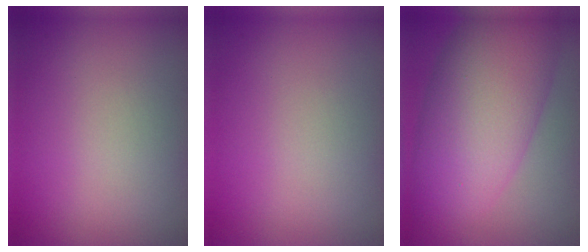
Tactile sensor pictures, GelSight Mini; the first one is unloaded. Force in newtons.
{"total": 0.0}
{"total": 10.5, "press": 10.5, "slide": 0.2}